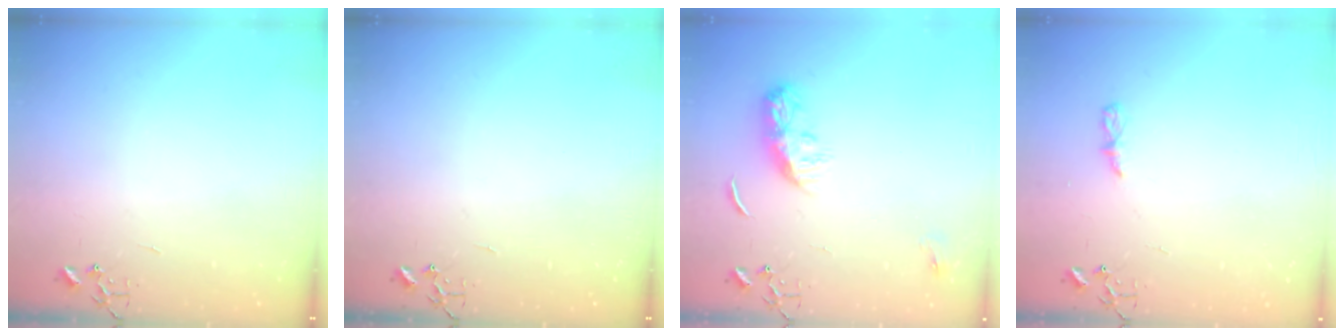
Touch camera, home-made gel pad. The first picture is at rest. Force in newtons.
{"total": 0.0}
{"total": 8.7, "press": 8.7, "slide": 0.4}
{"total": 3.6, "press": 3.6, "slide": 0.4}